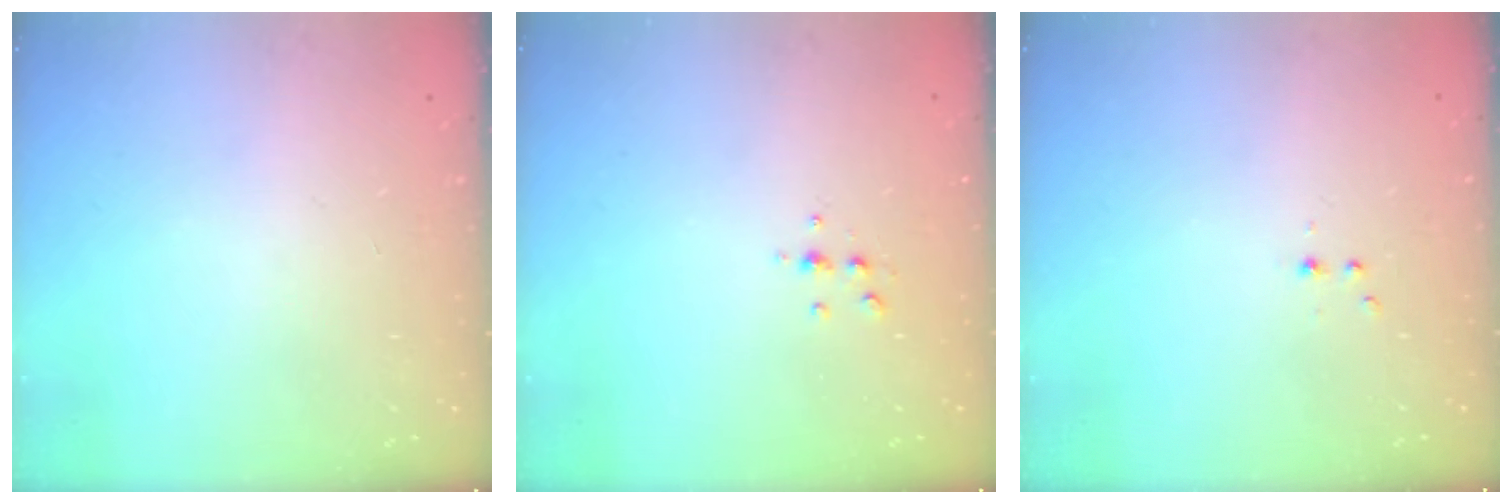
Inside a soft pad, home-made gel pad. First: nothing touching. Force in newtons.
{"total": 5.3, "press": 5.2, "slide": 1.0}
{"total": 2.2, "press": 1.9, "slide": 1.2}